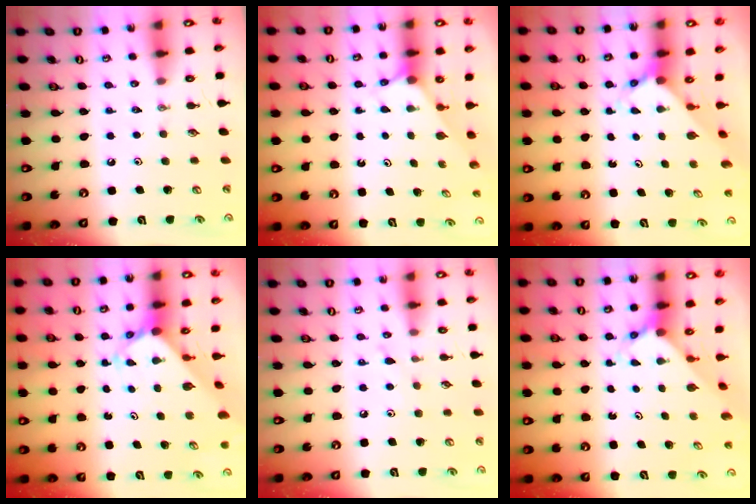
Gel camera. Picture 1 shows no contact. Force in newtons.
{"total": 3.0, "press": 3.0, "slide": 0.2}
{"total": 3.4, "press": 3.4, "slide": 0.3}
{"total": 3.1, "press": 3.0, "slide": 0.3}
{"total": 5.7, "press": 5.6, "slide": 0.6}
{"total": 3.4, "press": 3.4, "slide": 0.3}